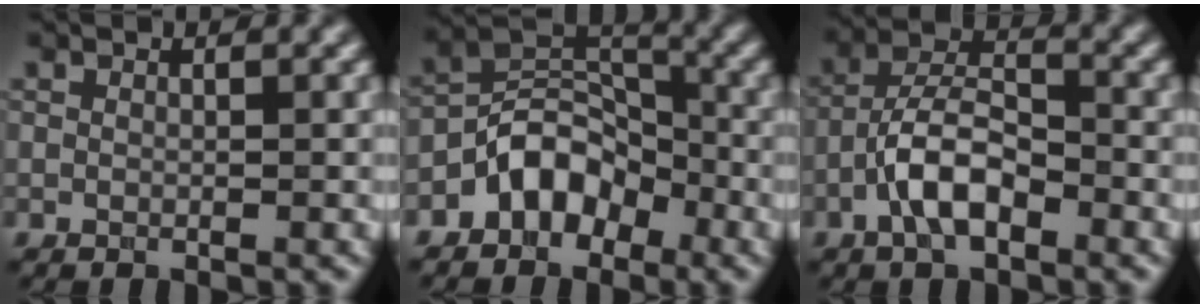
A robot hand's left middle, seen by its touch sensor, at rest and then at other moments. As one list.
[{"total": 5.2, "force": [-3.0, 3.3, 2.6], "torque": [-0.028, 0.014, -0.063]}, {"total": 5.3, "force": [-2.6, 2.3, 4.0], "torque": [-0.068, 0.016, -0.054]}]